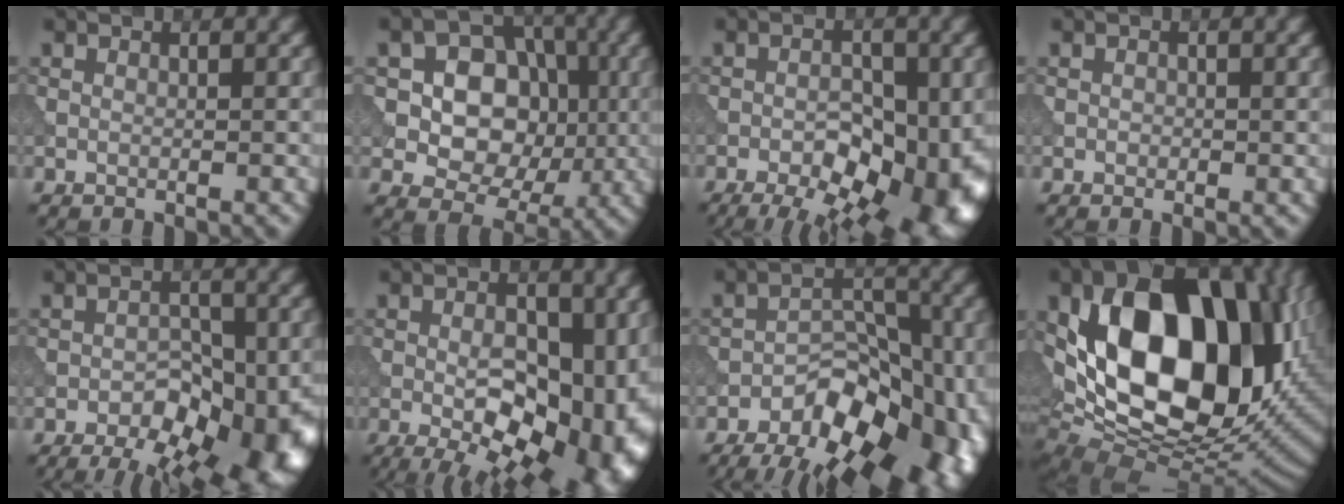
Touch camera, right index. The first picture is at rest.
{"total": 8.9, "force": [0.8, 7.1, 5.3], "torque": [-0.084, 0.013, 0.000]}
{"total": 15.1, "force": [-6.8, 7.0, 11.6], "torque": [-0.121, -0.007, -0.089]}
{"total": 0.7, "force": [-0.2, 0.5, 0.4], "torque": [-0.007, -0.001, -0.004]}
{"total": 14.9, "force": [-7.9, 7.7, 10.0], "torque": [-0.084, 0.001, -0.099]}
{"total": 16.2, "force": [-3.9, 8.6, 13.2], "torque": [-0.149, -0.019, -0.048]}
{"total": 17.4, "force": [-10.4, 9.2, 10.5], "torque": [-0.114, 0.002, -0.138]}
{"total": 19.2, "force": [3.9, 12.4, 14.2], "torque": [-0.256, -0.004, 0.081]}